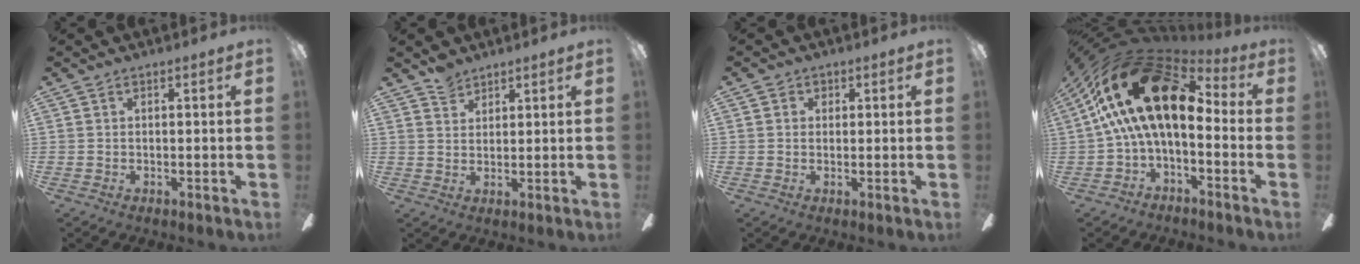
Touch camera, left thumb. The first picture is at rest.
{"total": 3.8, "force": [3.3, 1.8, 0.6], "torque": [-0.010, -0.013, 0.065]}
{"total": 1.5, "force": [0.5, 1.4, 0.3], "torque": [0.000, 0.003, 0.005]}
{"total": 22.5, "force": [4.6, 11.9, 18.6], "torque": [-0.344, -0.002, 0.082]}